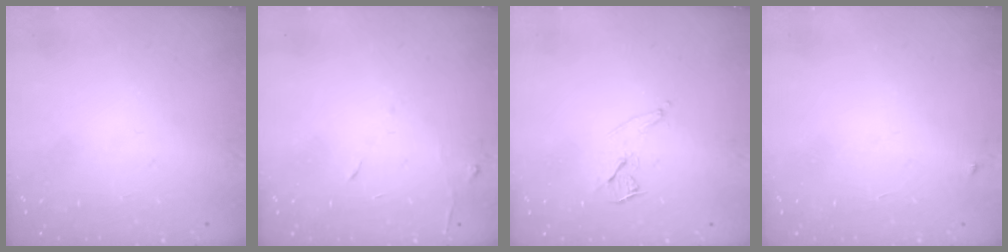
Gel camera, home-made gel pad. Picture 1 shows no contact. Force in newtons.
{"total": 5.8, "press": 5.7, "slide": 0.6}
{"total": 7.4, "press": 6.8, "slide": 3.1}
{"total": 2.5, "press": 2.4, "slide": 0.4}